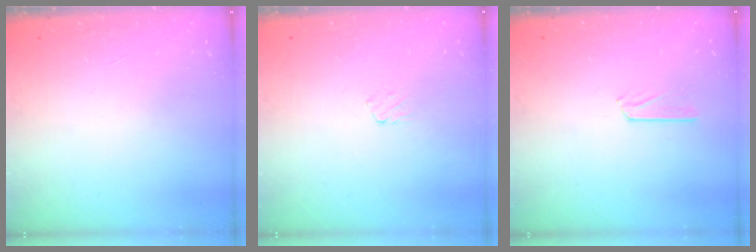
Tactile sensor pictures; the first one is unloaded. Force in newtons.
{"total": 3.5, "press": 3.5, "slide": 0.3}
{"total": 4.1, "press": 4.1, "slide": 0.5}